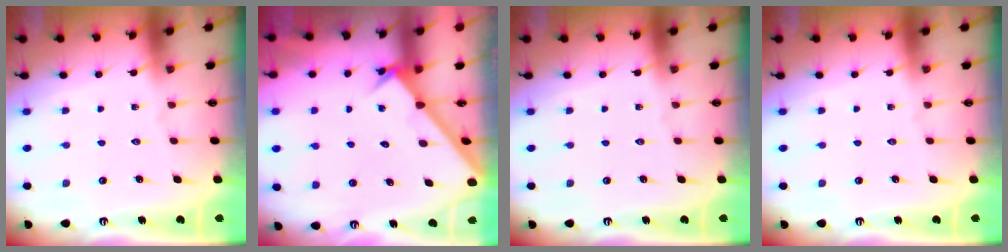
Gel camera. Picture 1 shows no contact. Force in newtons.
{"total": 1.9, "press": 1.9, "slide": 0.2}
{"total": 0.0}
{"total": 0.0}